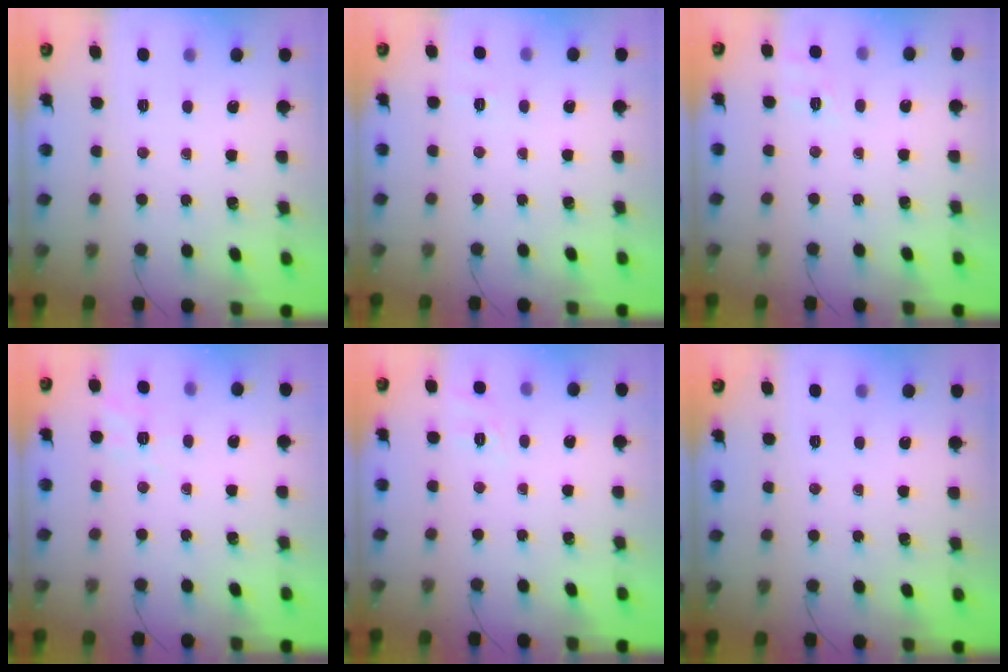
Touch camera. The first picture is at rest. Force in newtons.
{"total": 6.7, "press": 6.4, "slide": 1.9}
{"total": 2.0, "press": 1.1, "slide": 1.7}
{"total": 2.2, "press": 0.2, "slide": 2.2}
{"total": 2.3, "press": 1.3, "slide": 1.9}
{"total": 0.0}